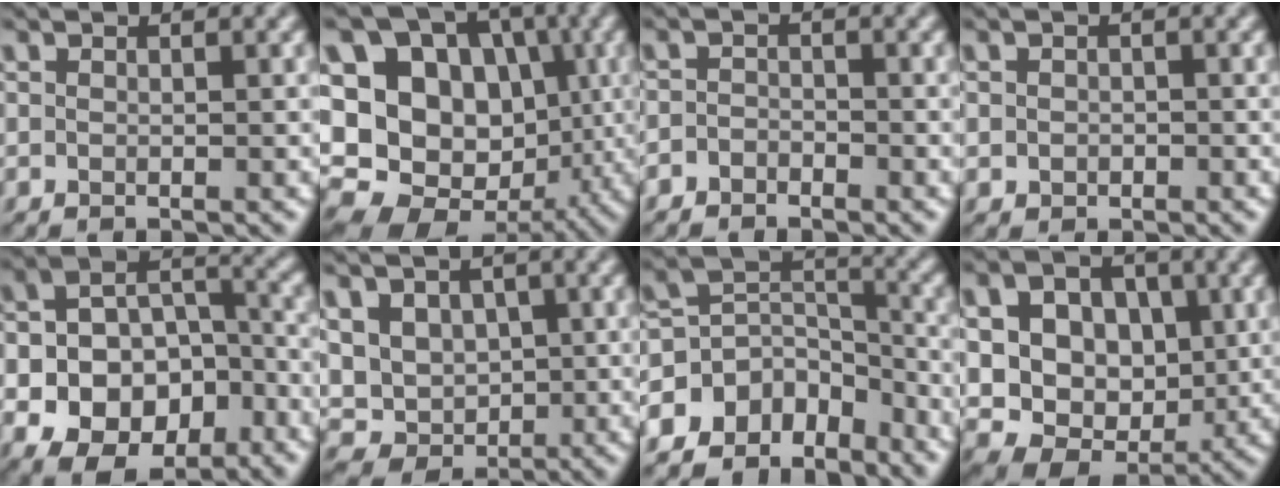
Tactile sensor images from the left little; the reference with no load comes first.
{"total": 13.7, "force": [0.0, 11.2, 7.8], "torque": [-0.159, 0.001, -0.009]}
{"total": 1.5, "force": [-1.1, 0.9, 0.1], "torque": [0.018, 0.006, -0.027]}
{"total": 1.0, "force": [-0.2, 0.9, 0.2], "torque": [0.000, -0.004, -0.004]}
{"total": 13.0, "force": [-6.0, 8.9, 7.3], "torque": [-0.116, -0.017, -0.093]}
{"total": 8.0, "force": [0.5, 7.2, 3.6], "torque": [-0.066, 0.017, -0.007]}
{"total": 7.7, "force": [-5.6, 4.6, 2.3], "torque": [-0.036, 0.007, -0.104]}
{"total": 14.9, "force": [3.5, 11.5, 8.7], "torque": [-0.159, 0.025, 0.069]}